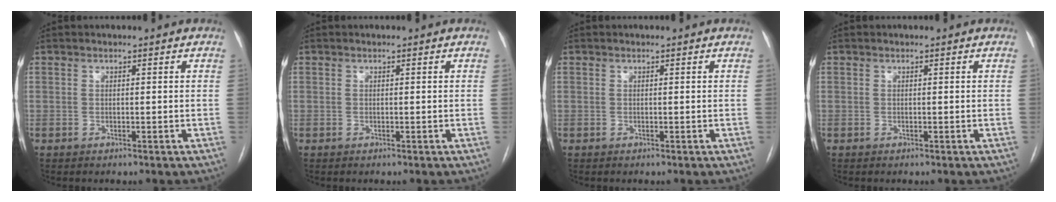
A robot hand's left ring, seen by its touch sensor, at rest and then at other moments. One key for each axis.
{"total": 0.0}
{"total": 0.0}
{"total": 0.0}